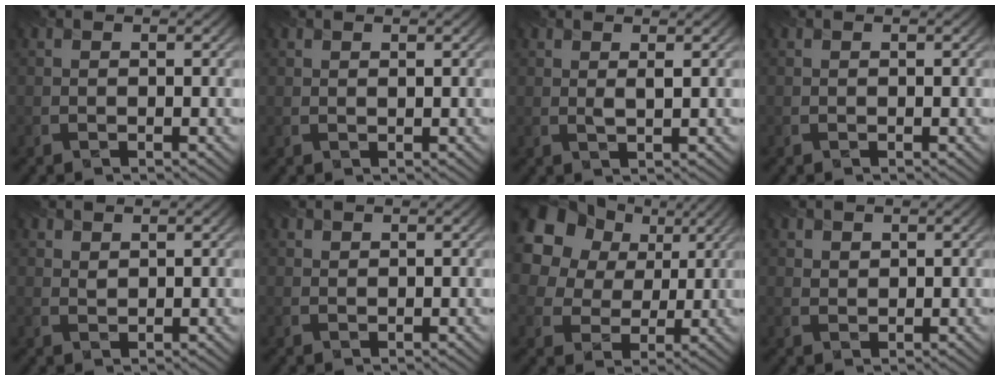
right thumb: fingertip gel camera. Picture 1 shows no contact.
{"total": 0.6, "force": [0.6, 0.2, 0.1], "torque": [-0.006, -0.002, 0.014]}
{"total": 1.0, "force": [0.7, 0.2, 0.7], "torque": [-0.020, -0.003, 0.014]}
{"total": 0.0}
{"total": 1.3, "force": [1.2, 0.4, 0.1], "torque": [-0.010, 0.000, 0.029]}
{"total": 0.8, "force": [0.8, 0.2, -0.2], "torque": [-0.003, -0.001, 0.018]}
{"total": 20.4, "force": [10.1, 15.2, 9.2], "torque": [-0.260, 0.049, 0.206]}
{"total": 1.4, "force": [1.2, 0.8, 0.0], "torque": [-0.006, -0.002, 0.028]}